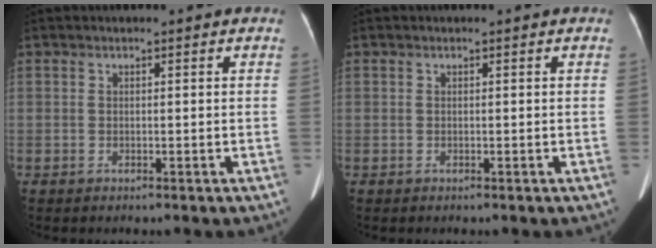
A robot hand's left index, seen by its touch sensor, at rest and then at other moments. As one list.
[{"total": 0.0}]